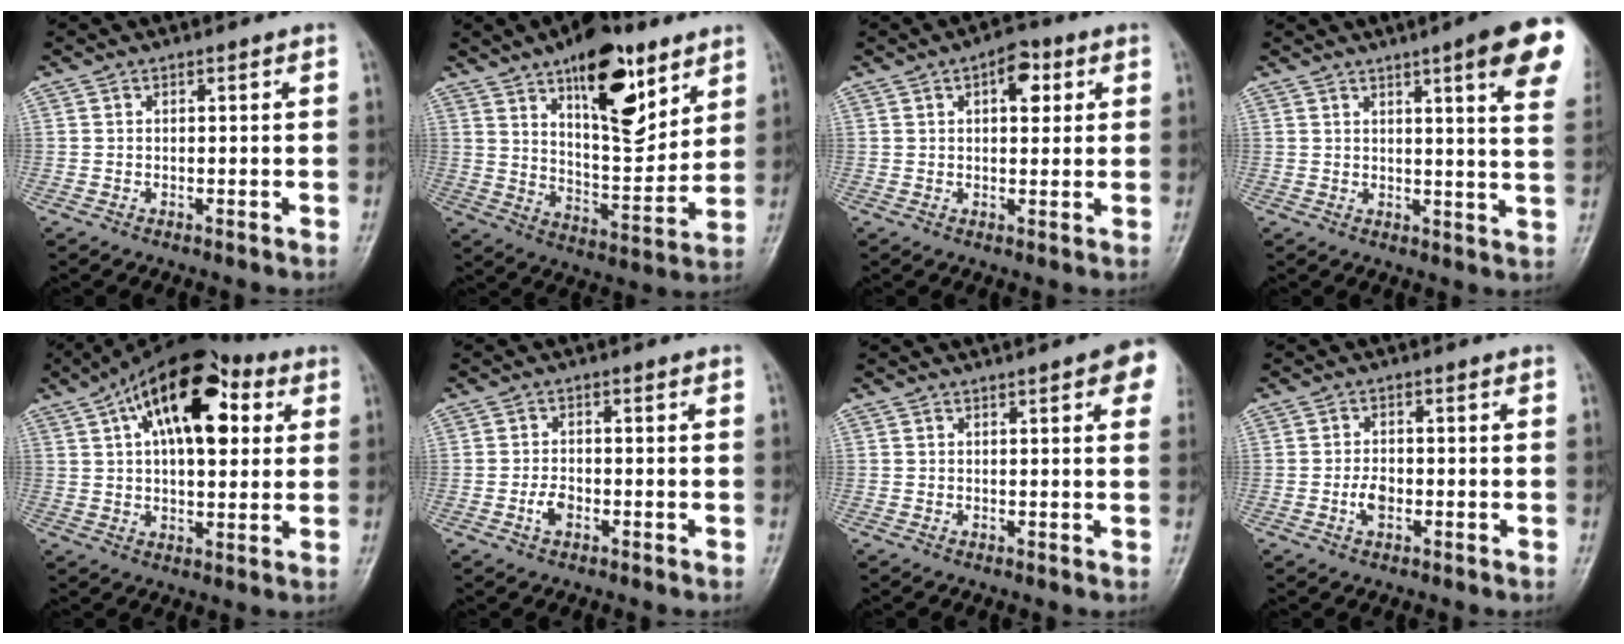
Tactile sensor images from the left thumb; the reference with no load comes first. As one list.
[{"total": 18.5, "force": [10.2, 7.7, 13.4], "torque": [-0.158, -0.057, 0.163]}, {"total": 5.8, "force": [2.1, 3.1, 4.4], "torque": [-0.041, -0.001, 0.022]}, {"total": 14.0, "force": [7.3, 1.7, 11.8], "torque": [-0.129, -0.029, 0.080]}, {"total": 18.3, "force": [6.4, 9.2, 14.5], "torque": [-0.201, 0.009, 0.090]}, {"total": 2.9, "force": [-1.2, 1.7, 2.0], "torque": [-0.037, 0.010, -0.023]}, {"total": 9.0, "force": [4.5, 1.9, 7.5], "torque": [-0.068, -0.009, 0.047]}, {"total": 3.4, "force": [-1.0, 2.0, 2.5], "torque": [-0.042, 0.007, -0.020]}]